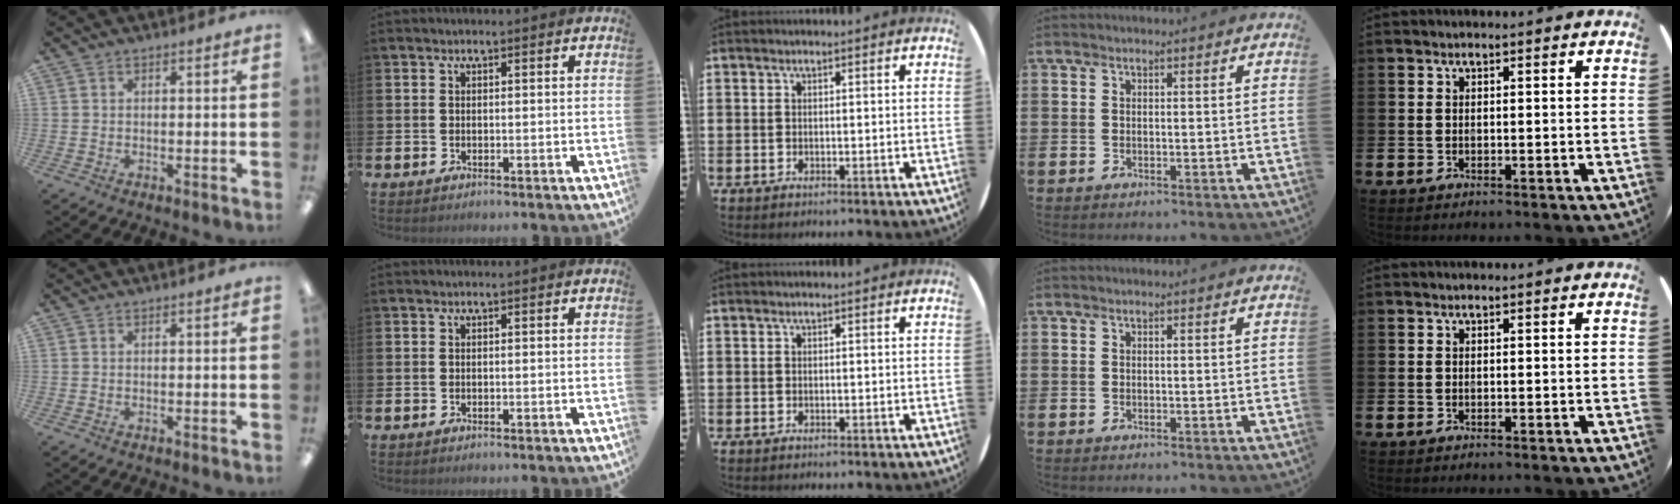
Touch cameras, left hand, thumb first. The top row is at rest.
{}